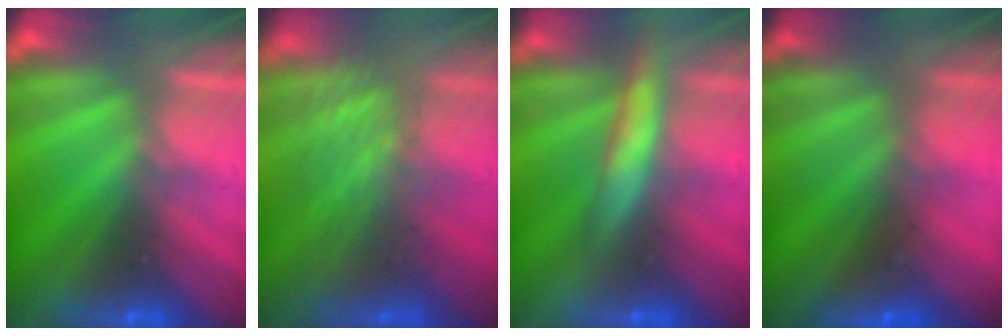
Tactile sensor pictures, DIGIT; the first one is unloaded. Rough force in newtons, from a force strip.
{"total": 3.1}
{"total": 6.5}
{"total": 1.5}